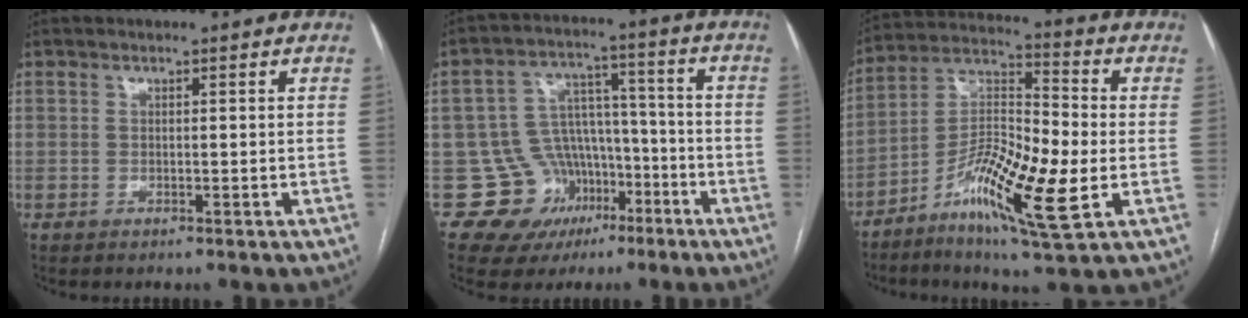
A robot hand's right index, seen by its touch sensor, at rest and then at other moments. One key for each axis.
{"total": 12.2, "fx": -5.4, "fy": 10.8, "fz": 1.8, "tx": -0.021, "ty": 0.074, "tz": -0.067}
{"total": 16.0, "fx": -5.2, "fy": 2.7, "fz": 14.9, "tx": -0.284, "ty": -0.008, "tz": -0.093}